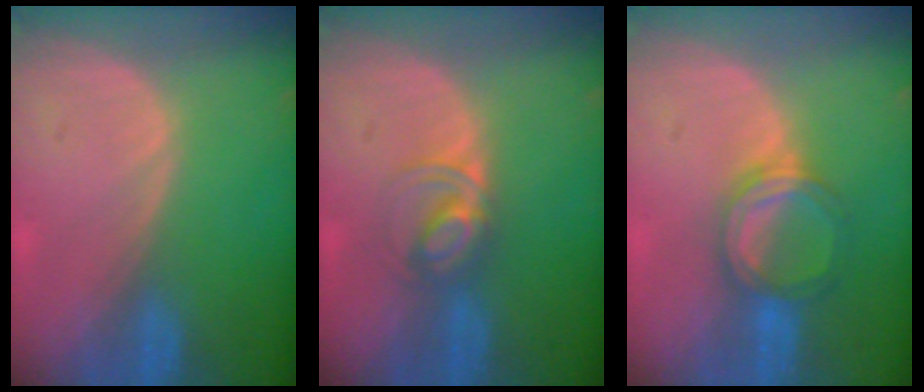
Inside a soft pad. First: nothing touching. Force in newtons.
{"total": 4.3, "press": 4.3, "slide": 0.4}
{"total": 5.3, "press": 5.2, "slide": 0.5}